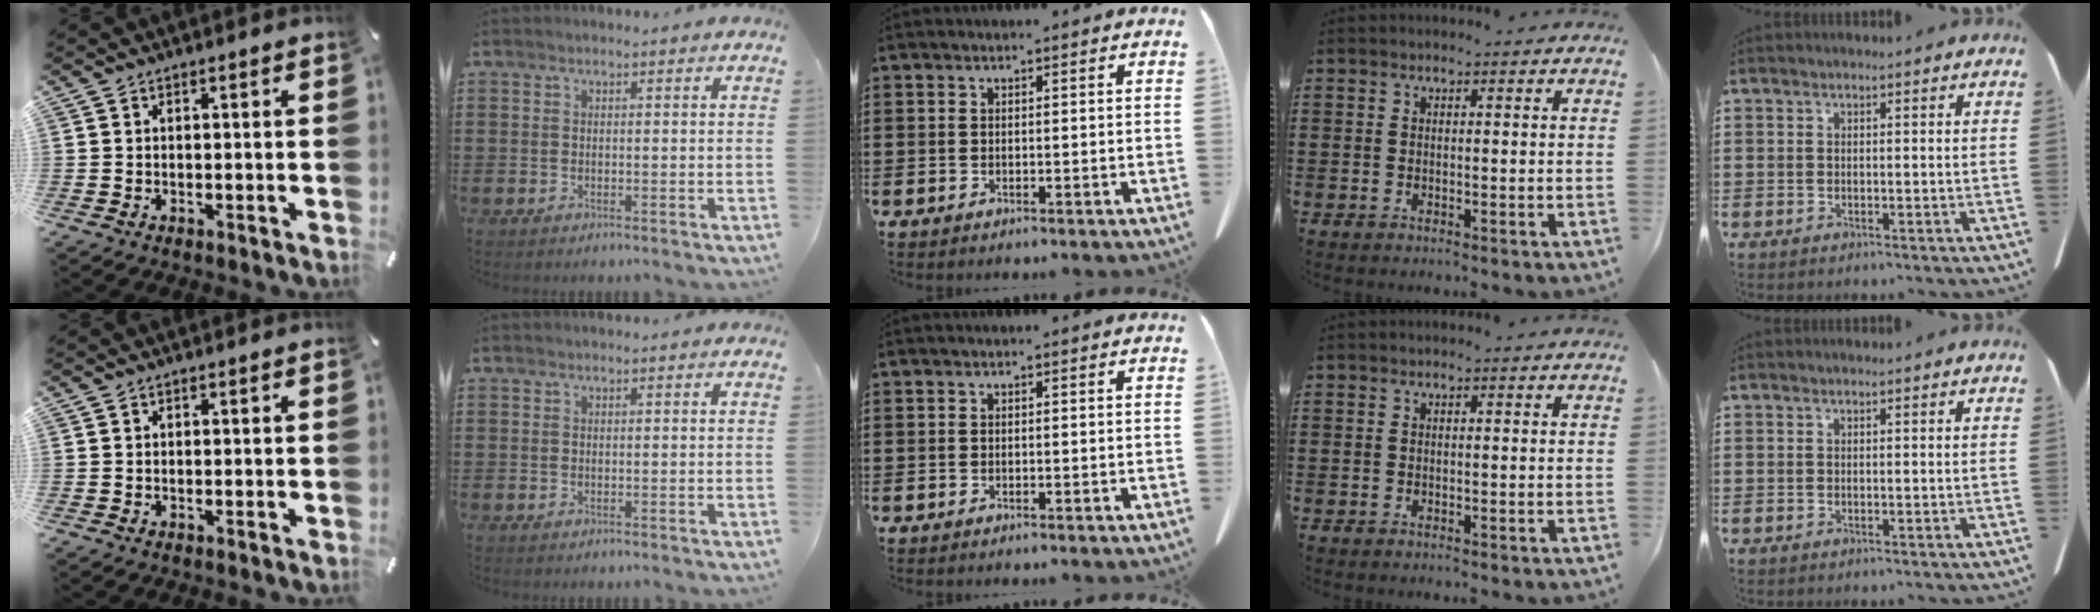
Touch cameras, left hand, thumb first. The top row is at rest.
{}